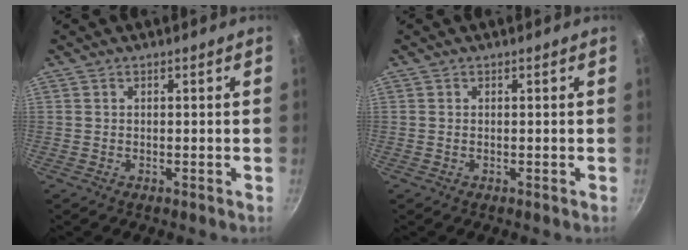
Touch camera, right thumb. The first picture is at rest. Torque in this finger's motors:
{"motor_torque": [0.01, 0.29, 0.05, 0.22, 0.04]}